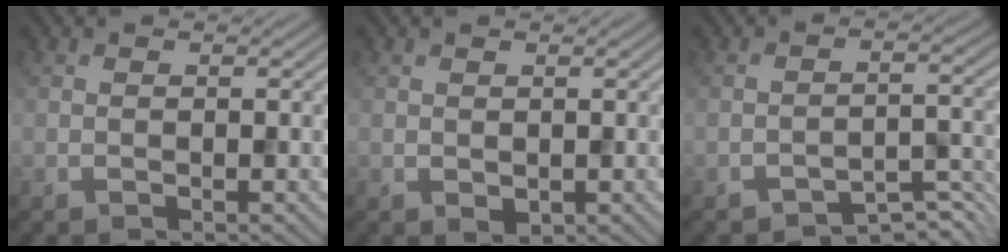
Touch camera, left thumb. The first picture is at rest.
{"total": 0.8, "force": [0.3, 0.6, 0.5], "torque": [-0.011, -0.004, 0.010]}
{"total": 4.1, "force": [-3.5, 0.8, 2.0], "torque": [-0.027, 0.004, -0.053]}